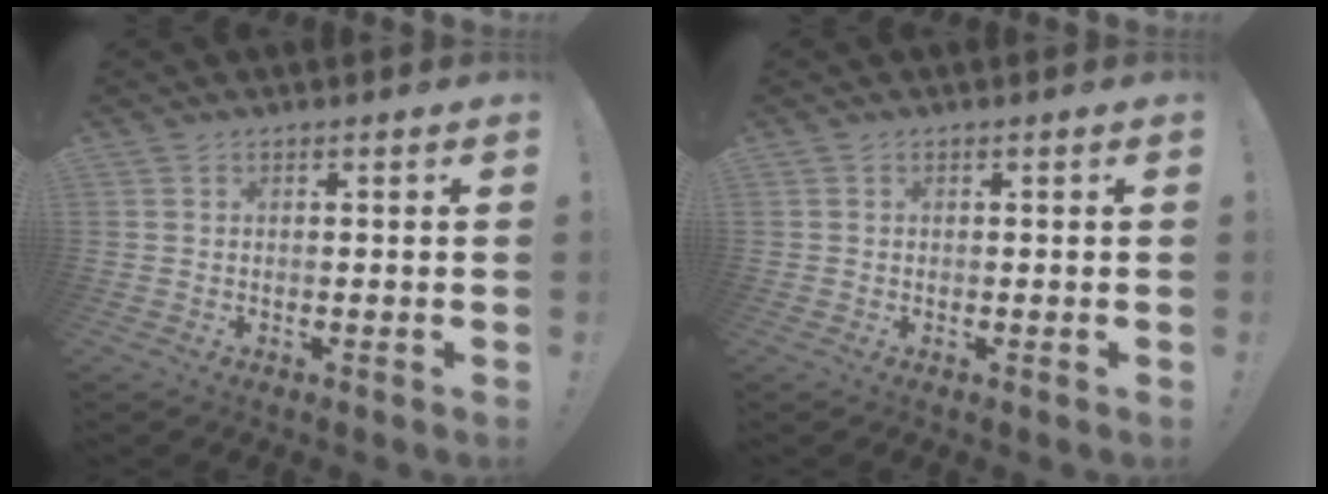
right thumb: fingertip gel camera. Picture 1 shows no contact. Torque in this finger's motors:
{"motor_torque": [0.08, 0.05, -0.11, 0.07, 0.00]}